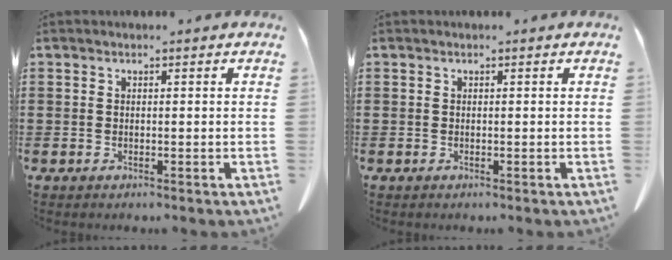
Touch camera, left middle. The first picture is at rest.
{"total": 0.0}